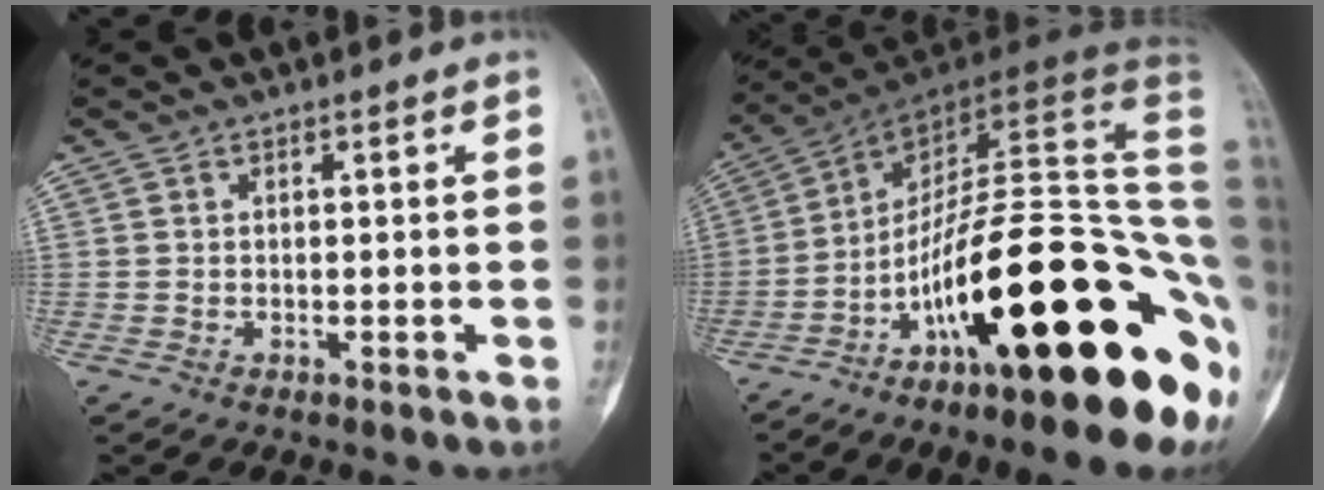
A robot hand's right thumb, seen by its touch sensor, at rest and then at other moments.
{"total": 29.5, "force": [-9.4, 7.2, 27.0], "torque": [-0.313, 0.077, -0.144]}